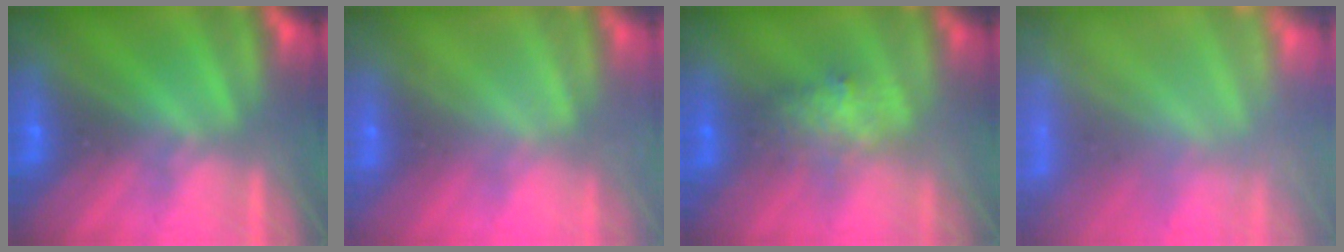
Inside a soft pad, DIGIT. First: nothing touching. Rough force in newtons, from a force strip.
{"total": 2.2}
{"total": 2.6}
{"total": 7.2}